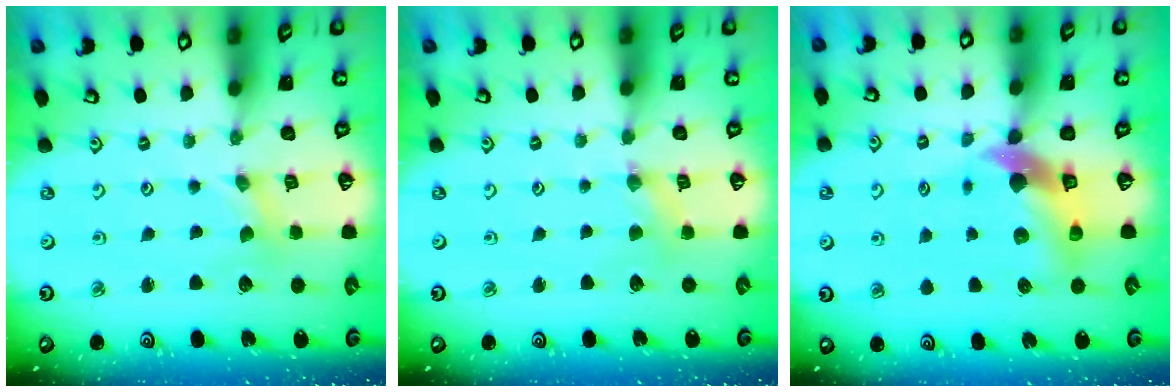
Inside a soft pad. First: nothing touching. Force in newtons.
{"total": 2.6, "press": 2.5, "slide": 0.4}
{"total": 10.4, "press": 10.2, "slide": 1.6}